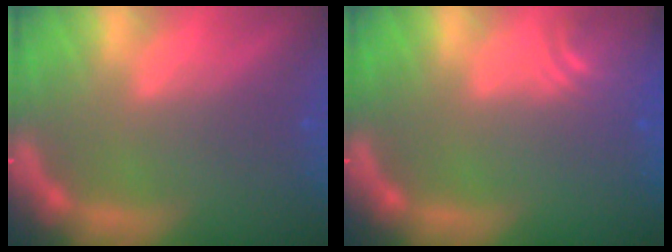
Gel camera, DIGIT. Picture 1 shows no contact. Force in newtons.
{"total": 4.0}